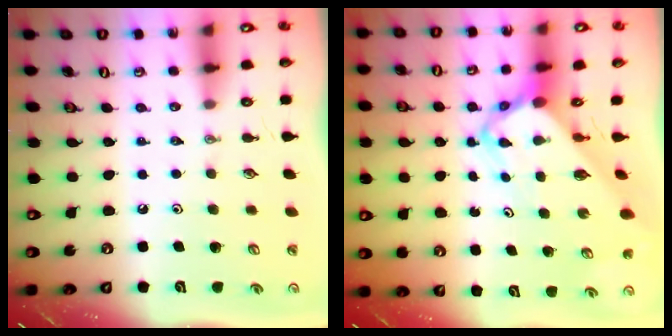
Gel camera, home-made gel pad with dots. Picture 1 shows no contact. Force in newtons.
{"total": 6.4, "press": 6.4, "slide": 0.4}